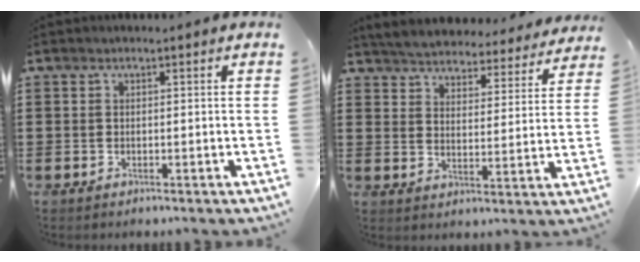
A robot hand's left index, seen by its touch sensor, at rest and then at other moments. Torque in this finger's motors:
{"motor_torque": [2.14, 0.00, 0.42, 0.06]}